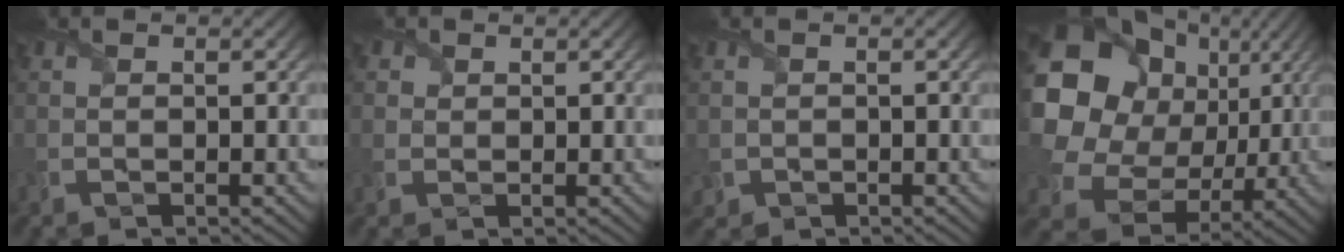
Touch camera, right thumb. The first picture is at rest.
{"total": 1.8, "force": [0.8, 1.5, 0.4], "torque": [-0.013, -0.007, 0.014]}
{"total": 1.2, "force": [-0.1, 1.2, 0.2], "torque": [-0.007, -0.007, -0.006]}
{"total": 22.2, "force": [5.7, 19.0, 10.0], "torque": [-0.298, 0.009, 0.112]}